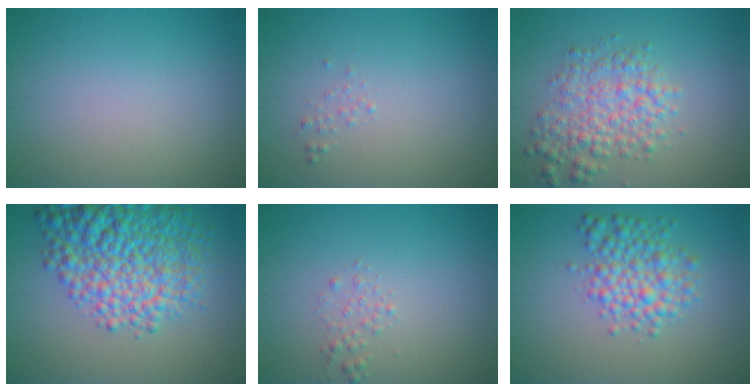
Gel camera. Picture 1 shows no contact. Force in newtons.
{"total": 0.6, "press": 0.6, "slide": 0.1}
{"total": 4.5, "press": 4.5, "slide": 0.1}
{"total": 9.9, "press": 9.8, "slide": 0.3}
{"total": 0.9, "press": 0.9, "slide": 0.1}
{"total": 4.5, "press": 4.5, "slide": 0.1}